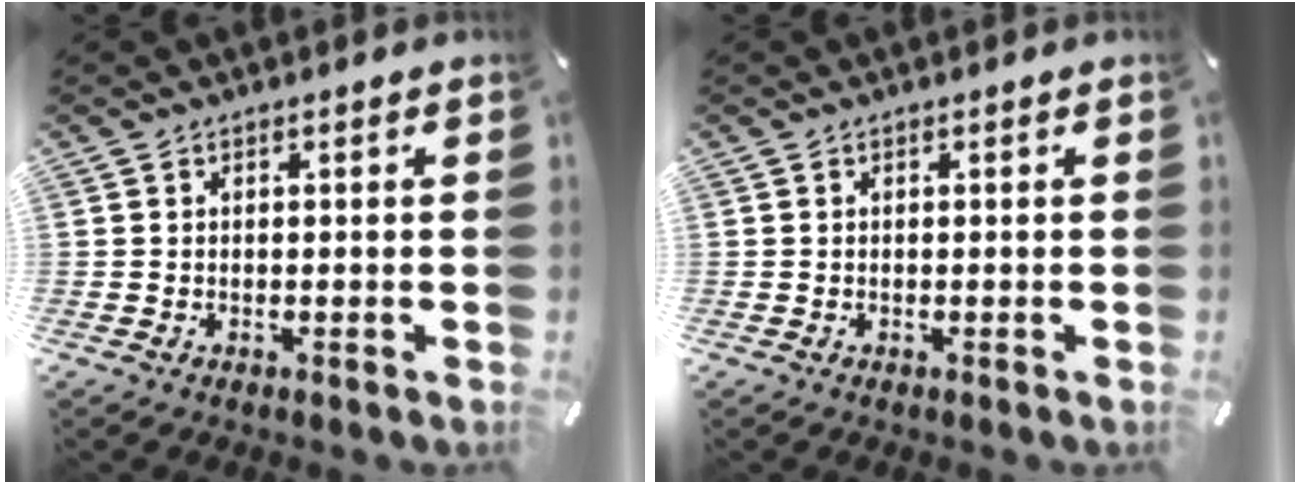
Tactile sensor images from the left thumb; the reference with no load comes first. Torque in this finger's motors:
{"motor_torque": [-0.11, -0.16, -0.03, 0.06, 0.02]}